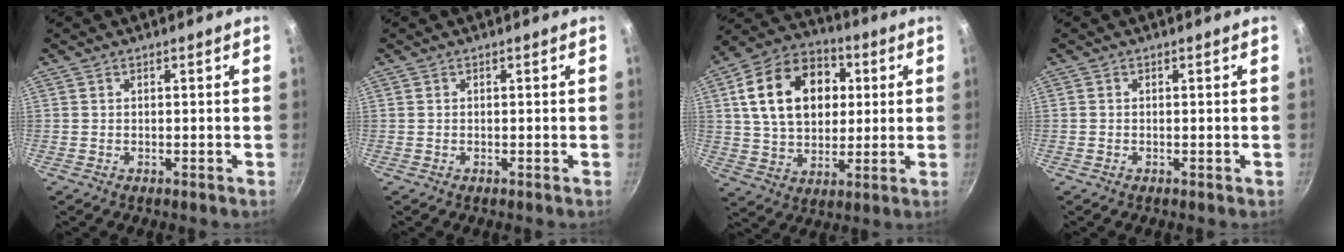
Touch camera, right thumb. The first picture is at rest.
{"total": 0.0}
{"total": 19.6, "force": [4.3, 14.0, 13.1], "torque": [-0.196, 0.014, 0.065]}
{"total": 0.0}